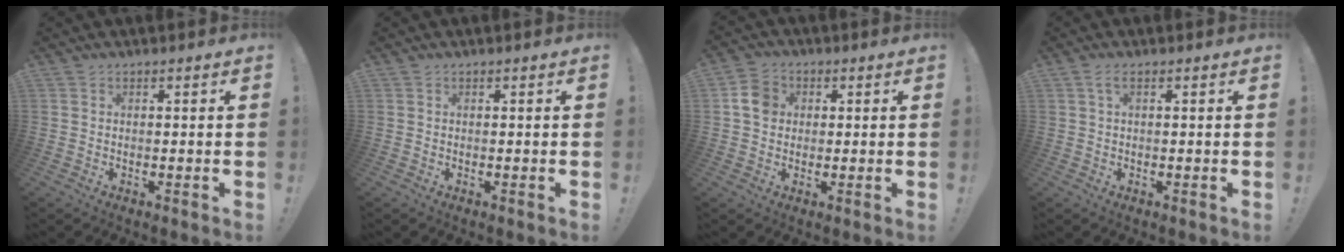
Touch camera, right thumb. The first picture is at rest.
{"total": 0.0}
{"total": 7.2, "force": [1.1, 6.2, 3.5], "torque": [-0.044, 0.012, 0.025]}
{"total": 1.9, "force": [0.6, 0.5, 1.8], "torque": [-0.031, 0.001, 0.009]}